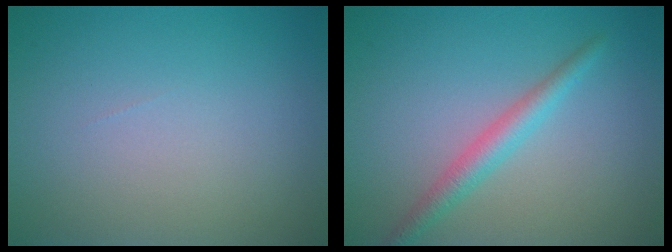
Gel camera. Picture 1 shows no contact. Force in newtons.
{"total": 2.5, "press": 2.5, "slide": 0.0}